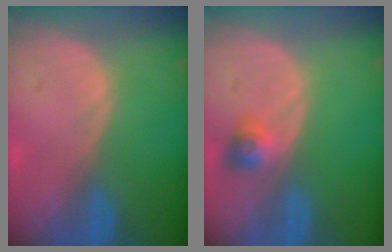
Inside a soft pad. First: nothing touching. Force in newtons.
{"total": 2.9, "press": 2.7, "slide": 1.2}